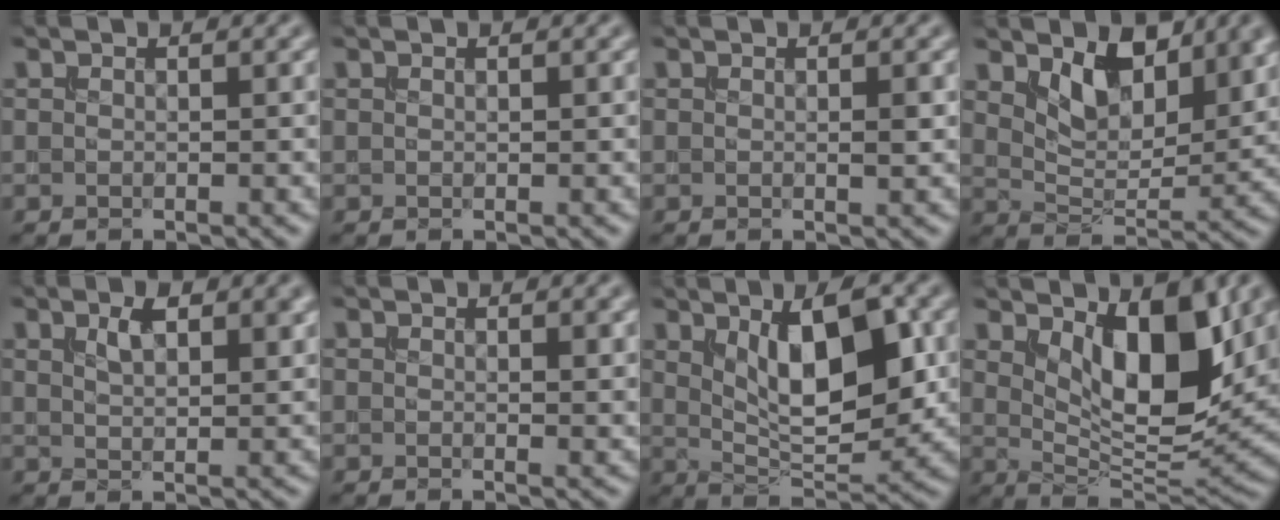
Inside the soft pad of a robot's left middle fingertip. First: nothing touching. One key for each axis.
{"total": 0.0}
{"total": 0.6, "fx": -0.1, "fy": 0.0, "fz": 0.6, "tx": -0.009, "ty": -0.002, "tz": -0.002}
{"total": 5.7, "fx": 3.2, "fy": 3.0, "fz": 3.6, "tx": -0.070, "ty": -0.017, "tz": 0.047}
{"total": 3.7, "fx": 1.7, "fy": 1.6, "fz": 2.9, "tx": -0.055, "ty": 0.002, "tz": 0.032}
{"total": 1.2, "fx": 0.5, "fy": 0.3, "fz": 1.1, "tx": -0.013, "ty": -0.004, "tz": 0.007}
{"total": 8.4, "fx": 2.2, "fy": 3.2, "fz": 7.5, "tx": -0.119, "ty": -0.003, "tz": 0.037}
{"total": 8.6, "fx": 3.1, "fy": 3.7, "fz": 7.1, "tx": -0.117, "ty": -0.020, "tz": 0.051}